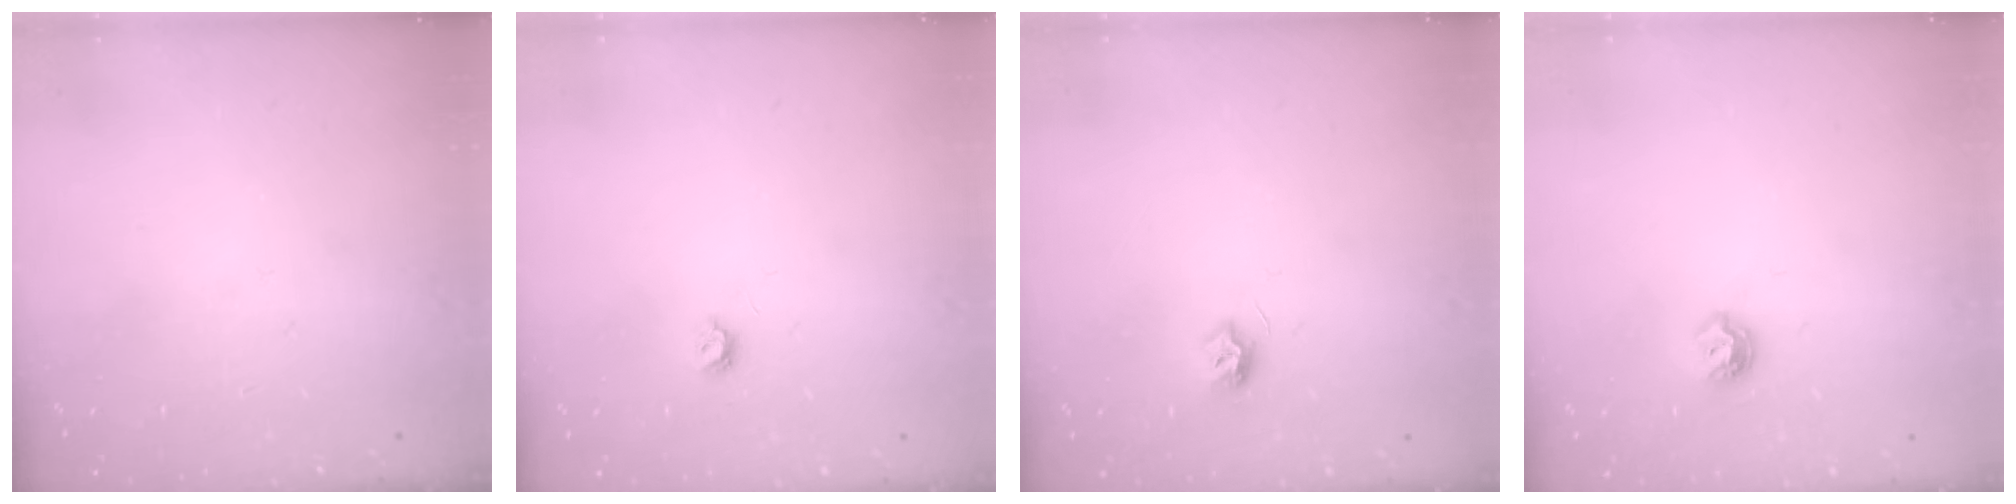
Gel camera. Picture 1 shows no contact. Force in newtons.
{"total": 3.9, "press": 3.8, "slide": 0.7}
{"total": 6.6, "press": 6.5, "slide": 0.6}
{"total": 5.2, "press": 5.1, "slide": 0.8}